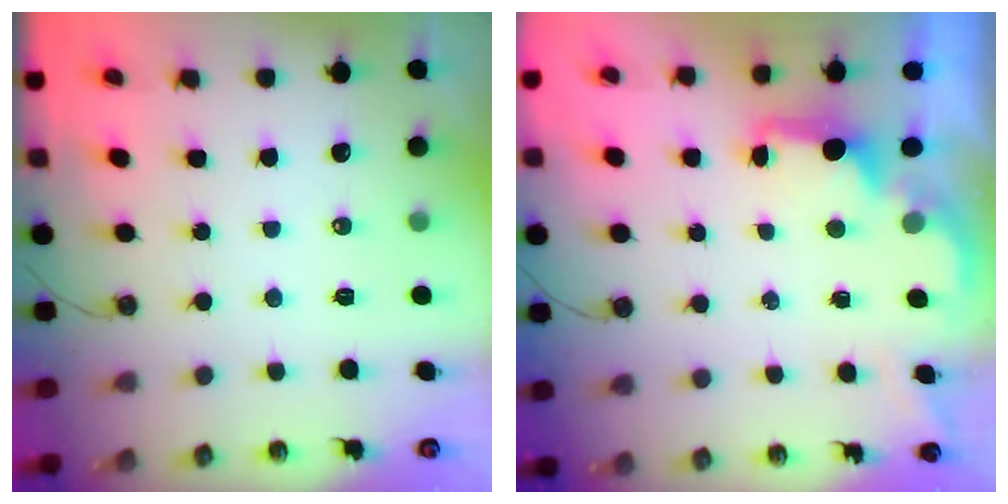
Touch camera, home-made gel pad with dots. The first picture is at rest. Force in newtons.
{"total": 1.7, "press": 1.5, "slide": 0.7}